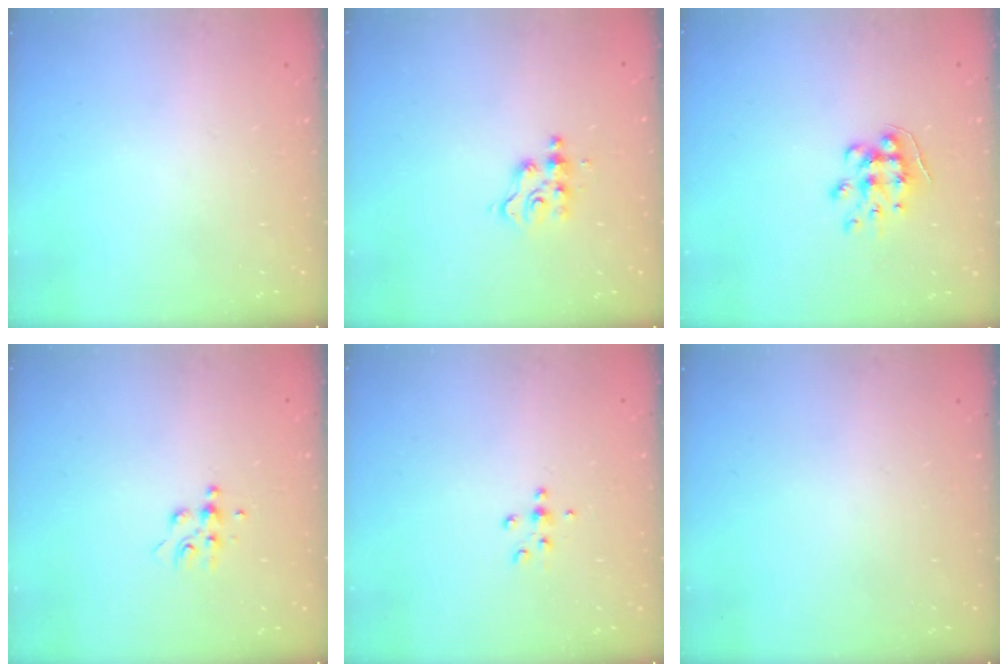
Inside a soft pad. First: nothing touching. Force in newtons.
{"total": 3.9, "press": 3.9, "slide": 0.5}
{"total": 8.9, "press": 8.9, "slide": 0.8}
{"total": 6.3, "press": 6.3, "slide": 0.8}
{"total": 5.4, "press": 5.0, "slide": 2.0}
{"total": 0.0}